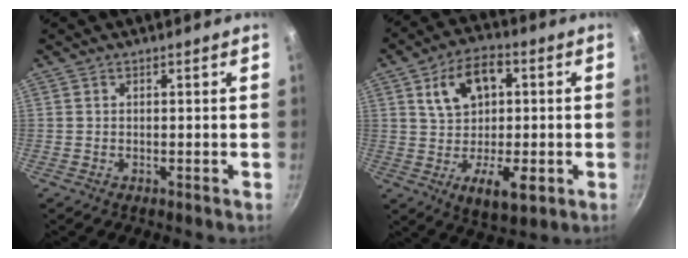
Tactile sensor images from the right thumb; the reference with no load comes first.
{"total": 13.9, "force": [0.9, 8.6, 10.8], "torque": [-0.145, 0.003, 0.014]}